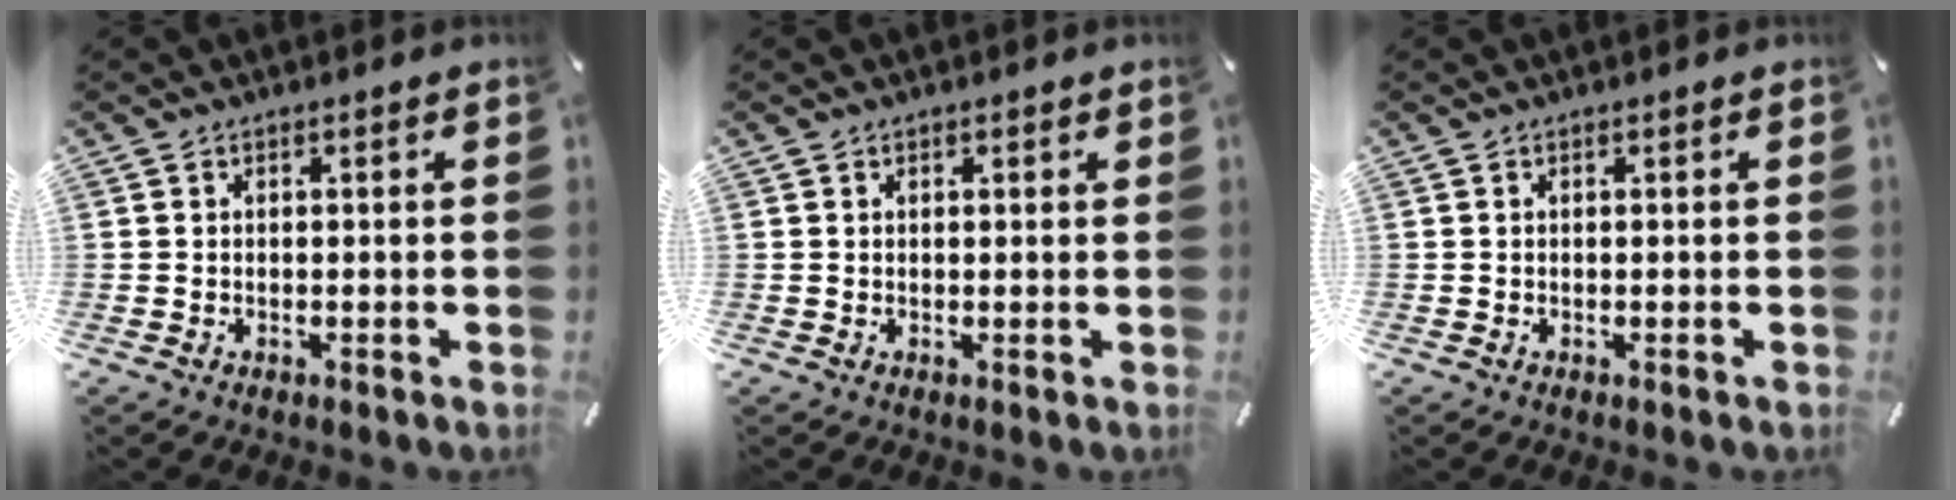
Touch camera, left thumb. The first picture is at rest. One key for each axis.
{"total": 0.6, "fx": 0.3, "fy": 0.4, "fz": 0.3, "tx": -0.005, "ty": 0.002, "tz": 0.006}
{"total": 0.0}